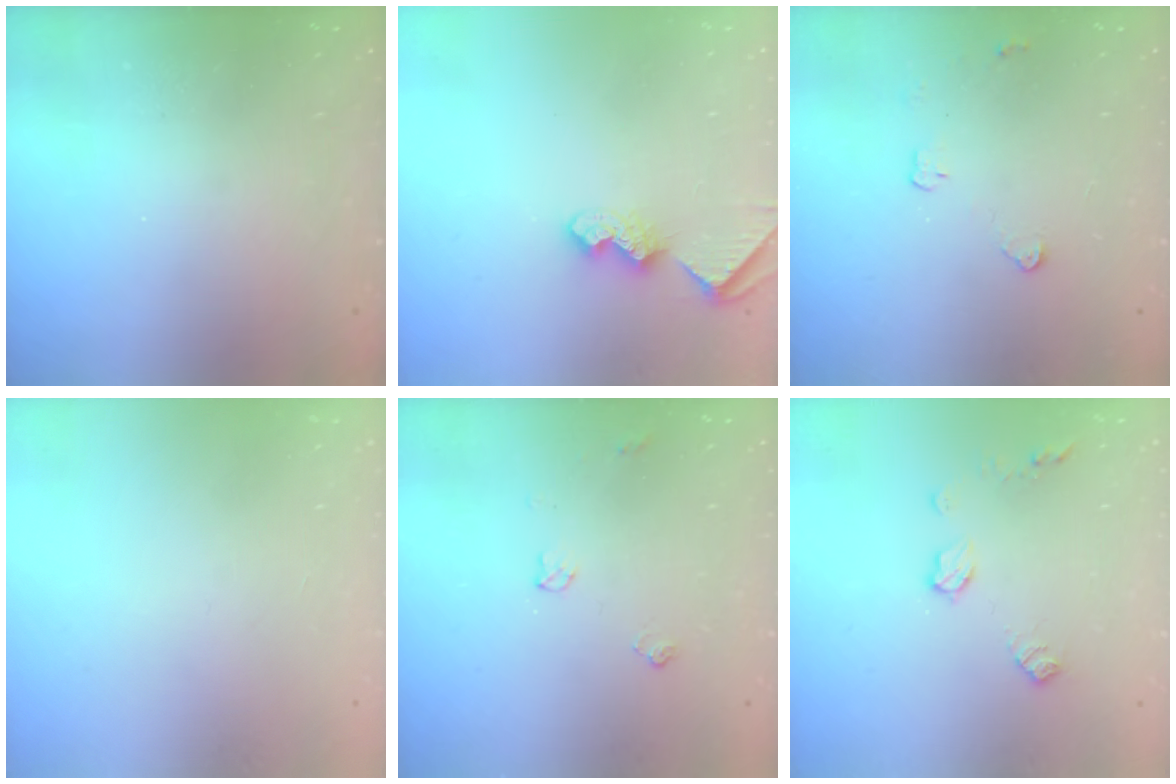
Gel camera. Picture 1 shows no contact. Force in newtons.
{"total": 6.9, "press": 6.9, "slide": 0.7}
{"total": 3.0, "press": 3.0, "slide": 0.4}
{"total": 0.0}
{"total": 6.4, "press": 6.3, "slide": 0.8}
{"total": 7.1, "press": 7.1, "slide": 0.3}